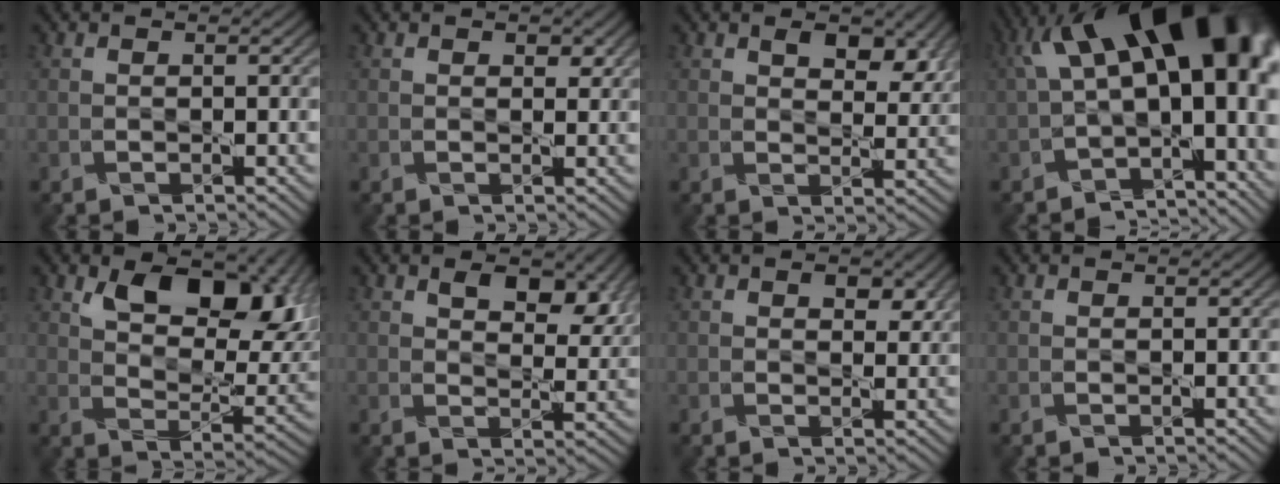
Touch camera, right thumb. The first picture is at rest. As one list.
[{"total": 1.3, "force": [0.7, 0.7, 0.7], "torque": [-0.009, -0.004, 0.013]}, {"total": 5.6, "force": [2.9, 3.0, 3.7], "torque": [-0.063, -0.016, 0.043]}, {"total": 18.0, "force": [2.9, 9.2, 15.2], "torque": [-0.211, 0.006, 0.070]}, {"total": 13.2, "force": [6.5, 6.9, 9.3], "torque": [-0.131, -0.014, 0.106]}, {"total": 7.3, "force": [3.6, 3.9, 5.1], "torque": [-0.086, -0.014, 0.057]}, {"total": 2.7, "force": [1.4, 1.5, 1.8], "torque": [-0.025, -0.009, 0.024]}, {"total": 0.0}]